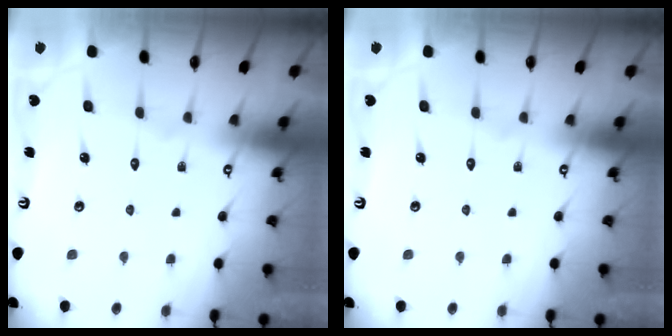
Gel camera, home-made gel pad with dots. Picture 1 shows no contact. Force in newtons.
{"total": 0.0}